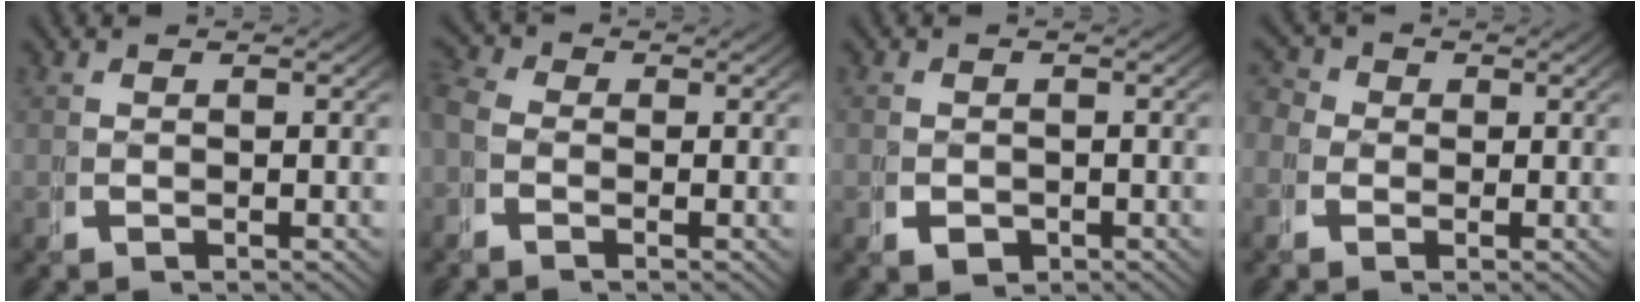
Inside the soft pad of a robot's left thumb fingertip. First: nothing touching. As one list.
[{"total": 3.0, "force": [-0.4, 2.6, 1.4], "torque": [-0.032, 0.000, -0.021]}, {"total": 2.2, "force": [-0.9, 1.8, 1.0], "torque": [-0.021, -0.018, -0.009]}, {"total": 3.0, "force": [0.3, 2.7, 1.4], "torque": [-0.024, -0.002, -0.005]}]